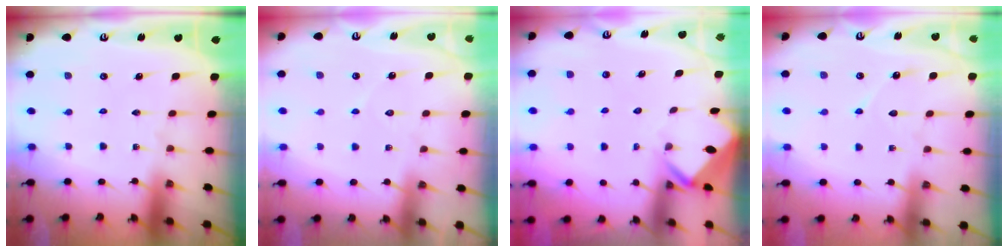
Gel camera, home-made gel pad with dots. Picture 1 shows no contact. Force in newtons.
{"total": 5.0, "press": 4.9, "slide": 0.6}
{"total": 2.6, "press": 2.6, "slide": 0.1}
{"total": 4.6, "press": 4.5, "slide": 0.7}